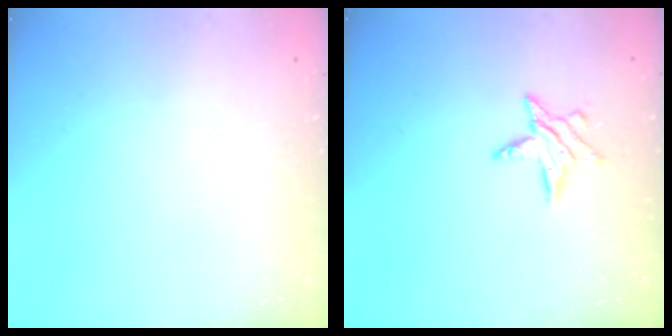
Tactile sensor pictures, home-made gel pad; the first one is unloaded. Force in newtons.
{"total": 5.9, "press": 5.9, "slide": 0.1}